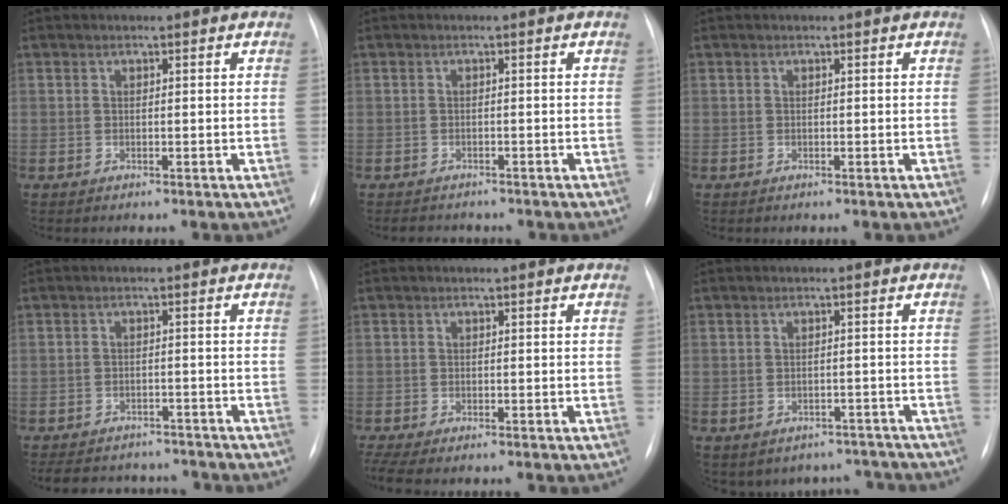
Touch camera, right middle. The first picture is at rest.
{"total": 2.9, "force": [-2.6, 1.2, 0.6], "torque": [-0.009, -0.004, -0.033]}
{"total": 0.0}
{"total": 11.7, "force": [-10.5, 4.2, 3.0], "torque": [-0.055, 0.013, -0.129]}
{"total": 3.4, "force": [-2.6, 0.9, 2.1], "torque": [-0.046, -0.003, -0.044]}
{"total": 7.4, "force": [-6.2, 4.0, 0.2], "torque": [0.015, 0.031, -0.066]}